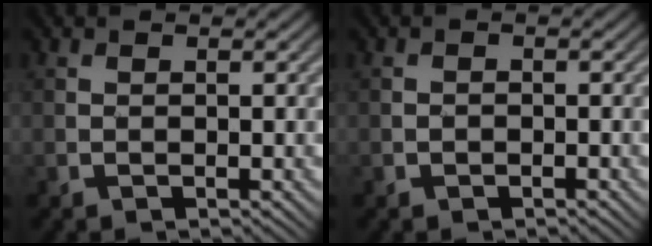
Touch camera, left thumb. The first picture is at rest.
{"total": 0.6, "force": [-0.4, 0.4, 0.2], "torque": [-0.002, -0.002, -0.008]}